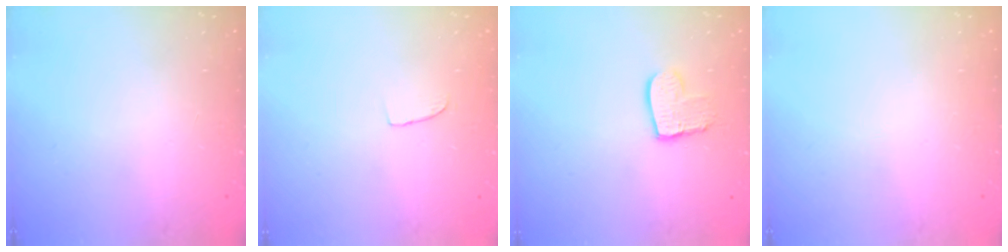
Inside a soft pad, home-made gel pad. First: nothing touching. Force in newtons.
{"total": 2.5, "press": 2.5, "slide": 0.1}
{"total": 9.5, "press": 9.5, "slide": 0.7}
{"total": 0.0}